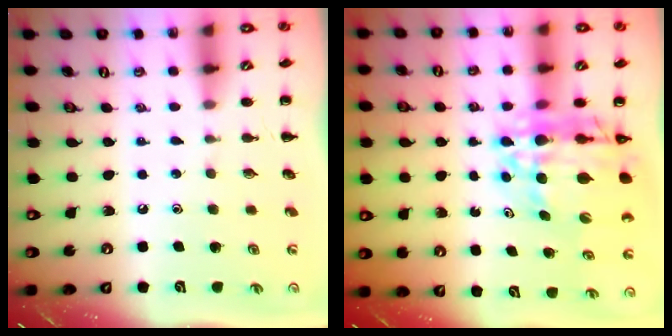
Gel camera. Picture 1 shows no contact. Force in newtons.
{"total": 15.1, "press": 14.5, "slide": 4.2}